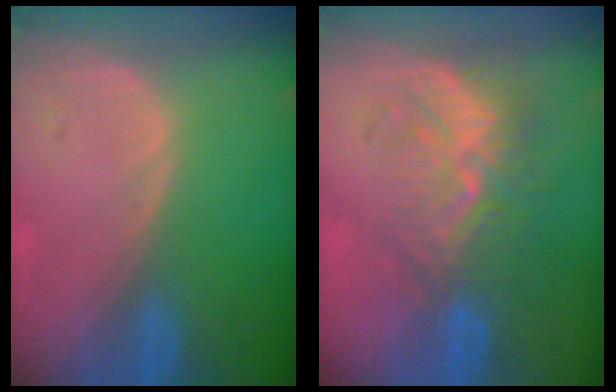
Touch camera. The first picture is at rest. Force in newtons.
{"total": 8.7, "press": 8.2, "slide": 3.2}